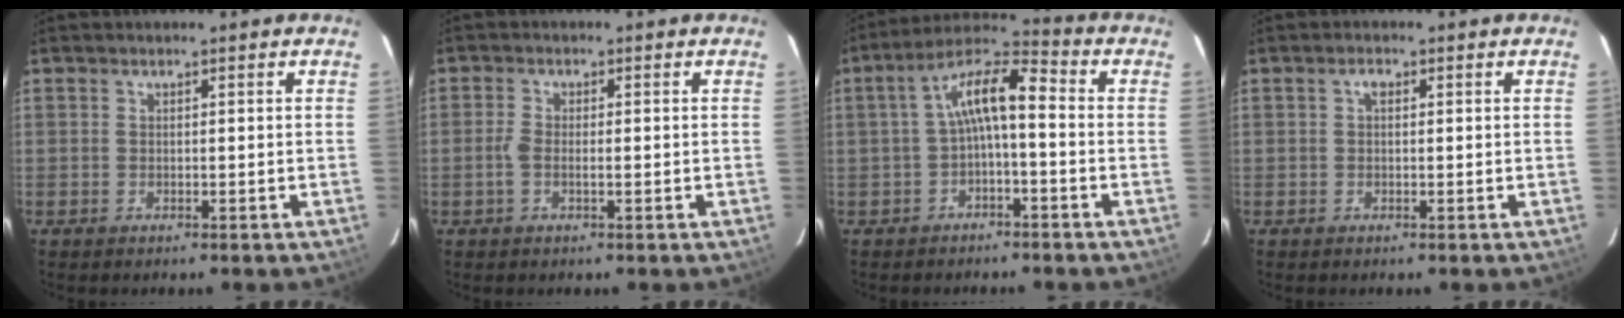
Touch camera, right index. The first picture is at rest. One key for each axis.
{"total": 3.0, "fx": -0.6, "fy": 1.0, "fz": 2.8, "tx": -0.062, "ty": 0.001, "tz": -0.014}
{"total": 8.1, "fx": -1.2, "fy": 2.4, "fz": 7.6, "tx": -0.155, "ty": 0.024, "tz": -0.024}
{"total": 1.2, "fx": 0.3, "fy": 0.8, "fz": 0.9, "tx": -0.016, "ty": 0.007, "tz": 0.002}